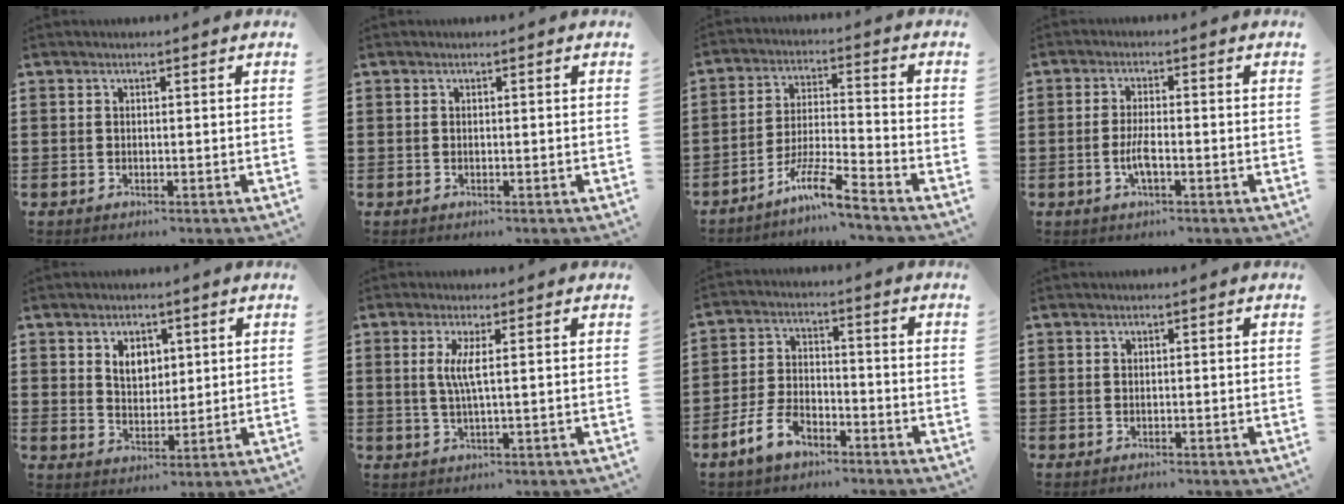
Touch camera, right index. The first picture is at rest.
{"total": 0.0}
{"total": 7.6, "force": [-6.0, 0.2, 4.7], "torque": [-0.104, -0.006, -0.117]}
{"total": 3.5, "force": [-1.1, 0.9, 3.2], "torque": [-0.071, -0.003, -0.023]}
{"total": 4.3, "force": [1.9, 3.0, 2.3], "torque": [-0.048, 0.009, 0.032]}
{"total": 3.6, "force": [0.6, 0.0, 3.6], "torque": [-0.071, -0.006, 0.007]}
{"total": 6.3, "force": [-4.1, 3.2, 3.6], "torque": [-0.094, 0.007, -0.084]}
{"total": 0.0}